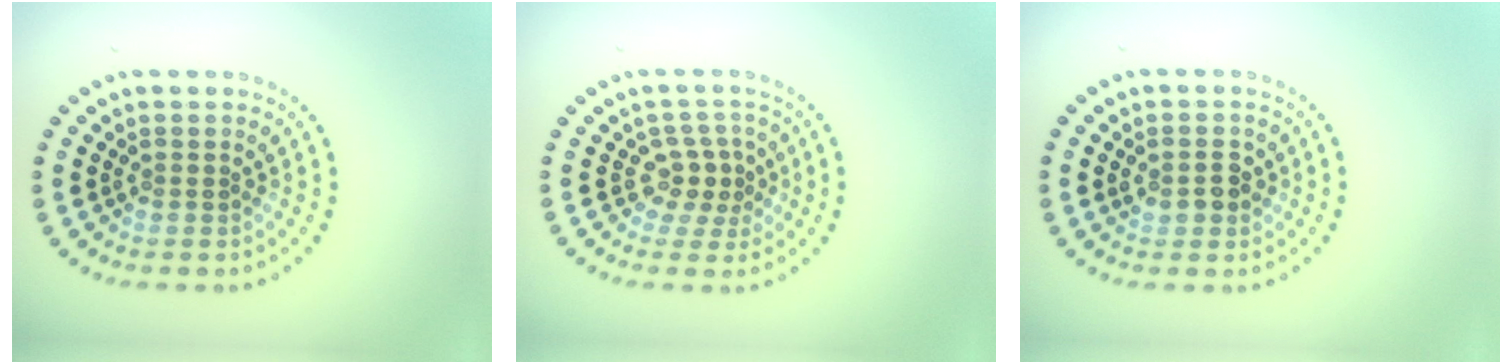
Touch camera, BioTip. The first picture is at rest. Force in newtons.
{"total": 2.3, "press": 1.8, "slide": 1.4}
{"total": 2.0, "press": 2.0, "slide": 0.3}